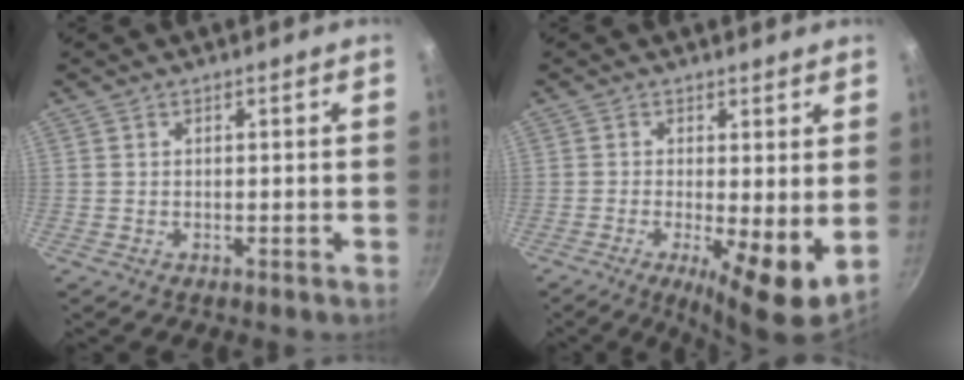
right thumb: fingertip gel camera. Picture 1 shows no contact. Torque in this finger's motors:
{"motor_torque": [0.06, 0.47, -0.14, 0.19, 0.00]}